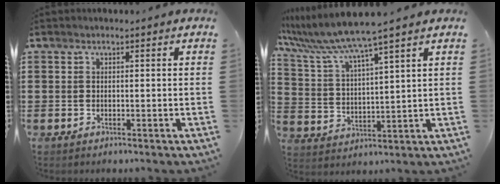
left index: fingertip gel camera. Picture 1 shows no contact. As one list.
[{"total": 7.9, "force": [6.7, -0.6, 4.1], "torque": [-0.106, -0.038, 0.113]}]